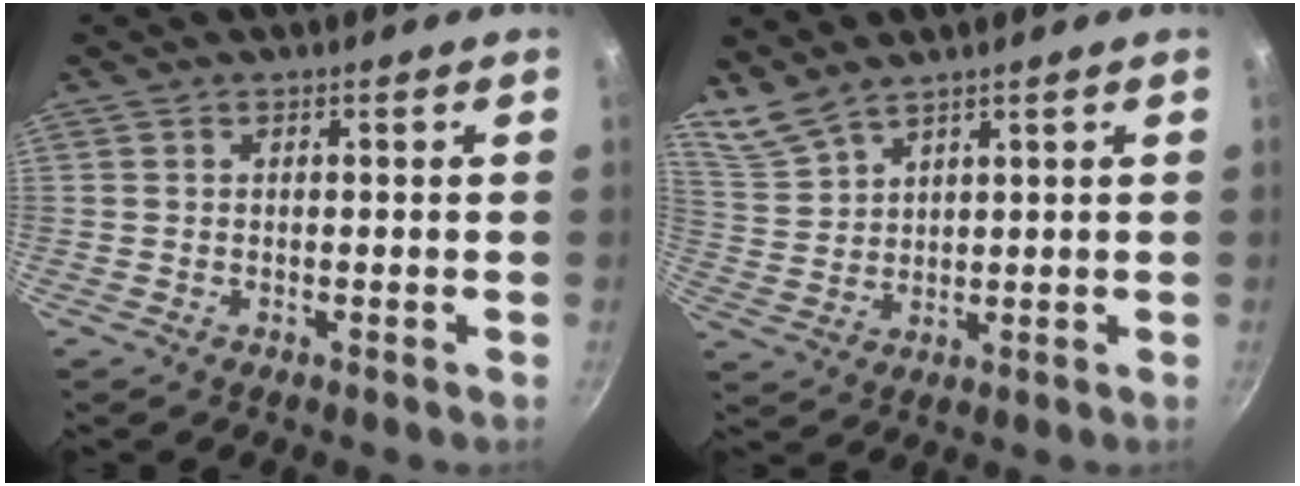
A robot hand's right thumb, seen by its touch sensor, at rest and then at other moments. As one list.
[{"total": 5.6, "force": [5.1, 1.4, 2.0], "torque": [-0.039, -0.025, 0.116]}]